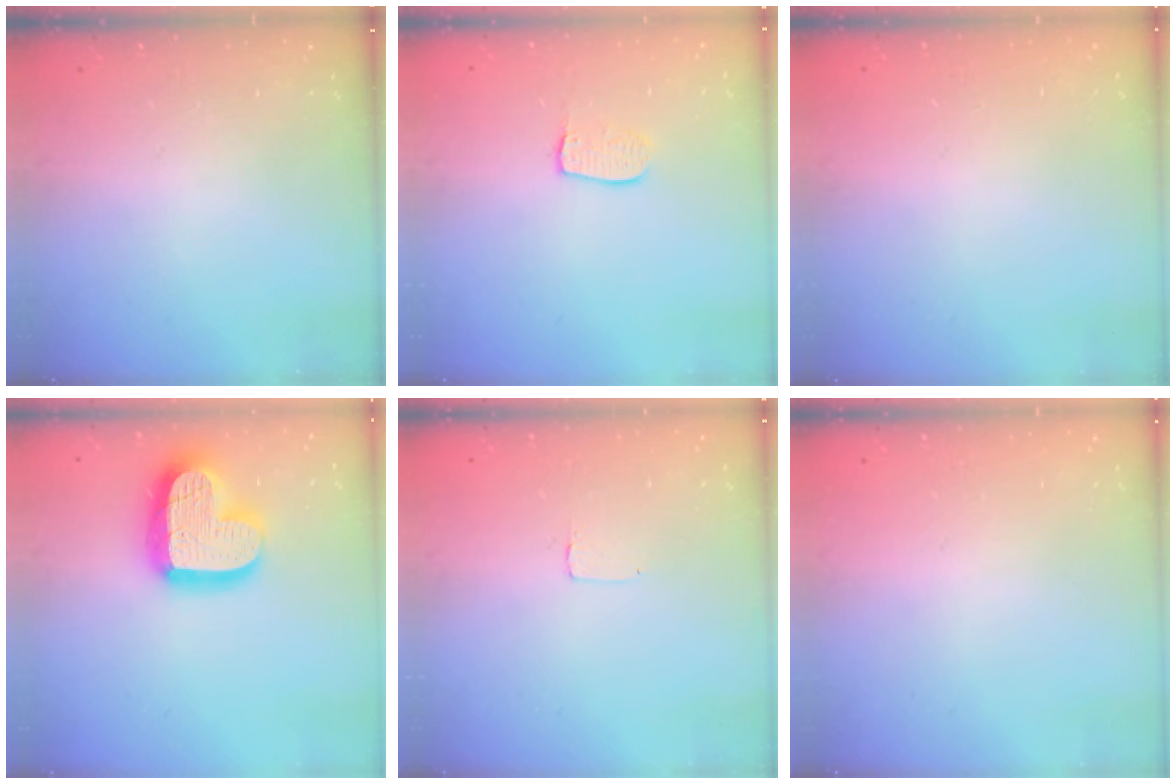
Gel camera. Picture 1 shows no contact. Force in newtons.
{"total": 6.6, "press": 6.6, "slide": 0.5}
{"total": 0.0}
{"total": 20.3, "press": 20.2, "slide": 1.7}
{"total": 2.6, "press": 2.6, "slide": 0.2}
{"total": 0.0}